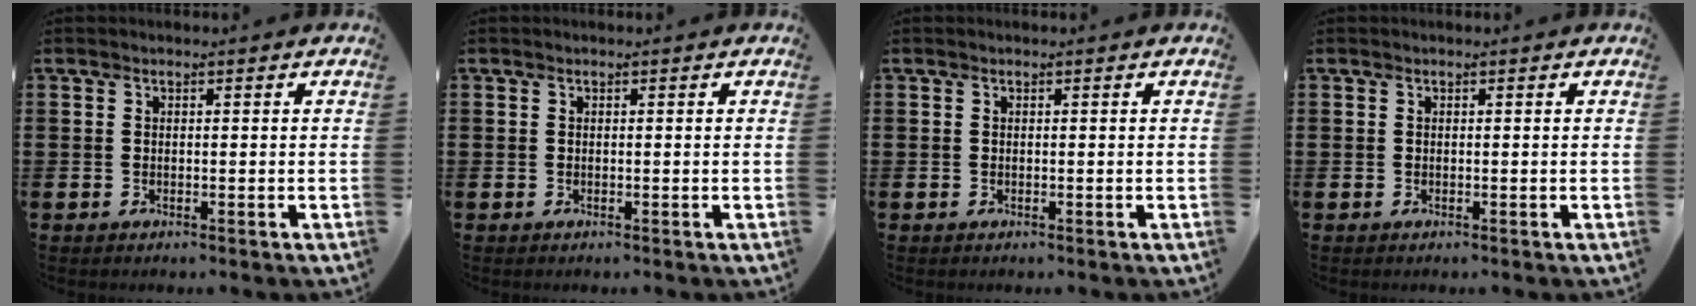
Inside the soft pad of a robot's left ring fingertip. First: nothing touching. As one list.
[{"total": 0.0}, {"total": 0.0}, {"total": 0.0}]